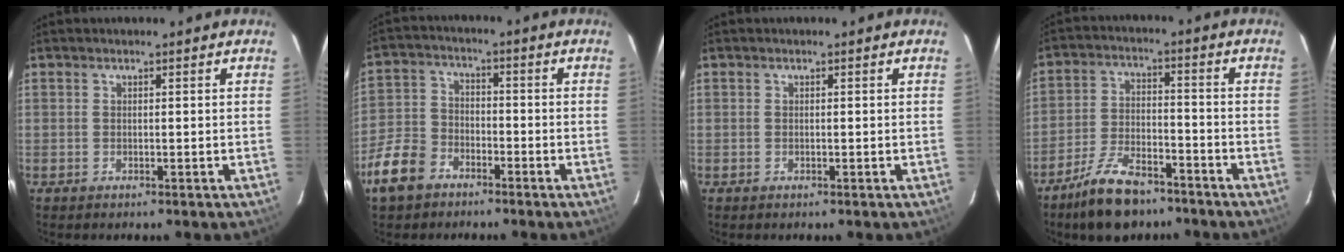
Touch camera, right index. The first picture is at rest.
{"total": 9.9, "force": [-6.2, 6.3, 4.2], "torque": [-0.110, 0.015, -0.120]}
{"total": 0.0}
{"total": 11.5, "force": [-8.8, 4.5, 5.9], "torque": [-0.129, -0.001, -0.154]}